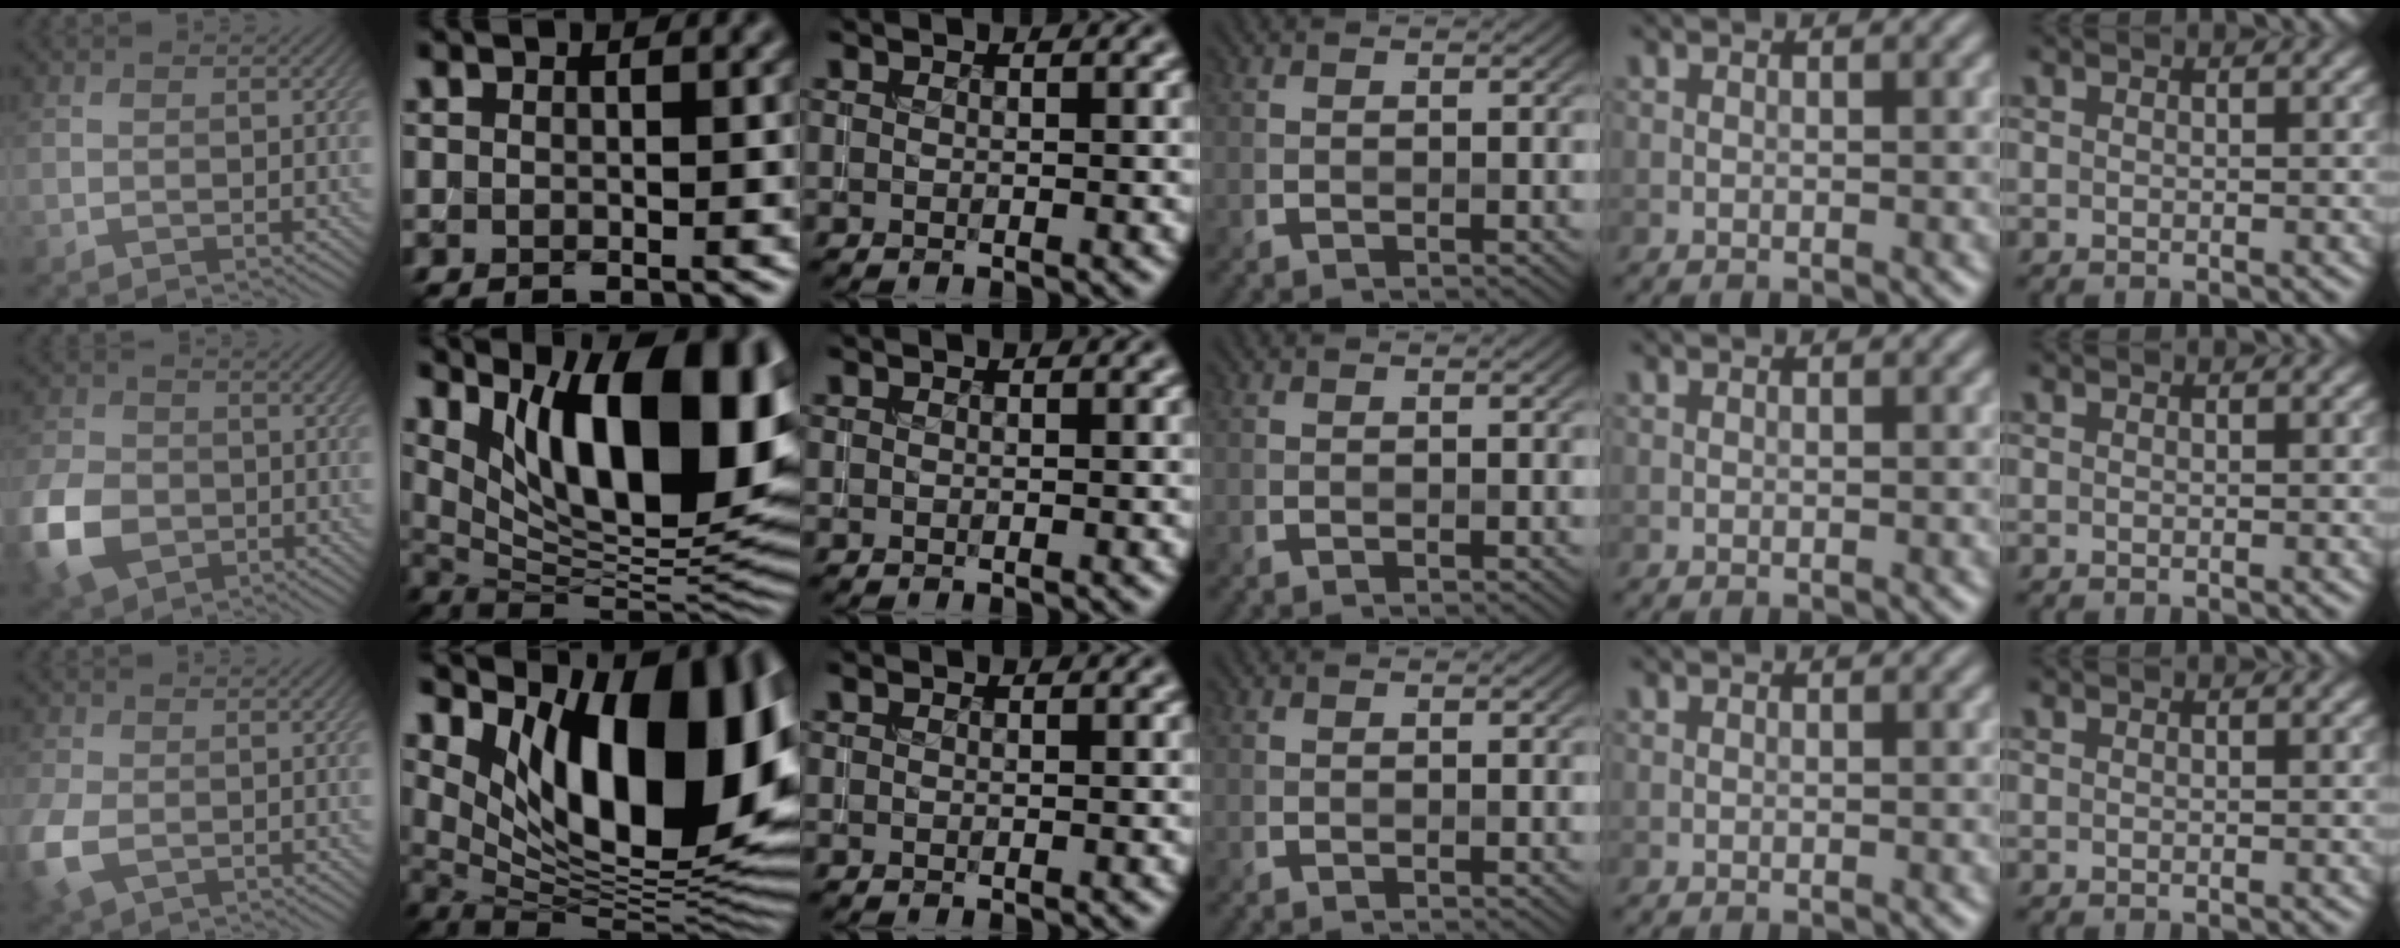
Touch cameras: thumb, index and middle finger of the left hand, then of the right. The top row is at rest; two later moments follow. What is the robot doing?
{"motion": "insert", "object": "coin"}